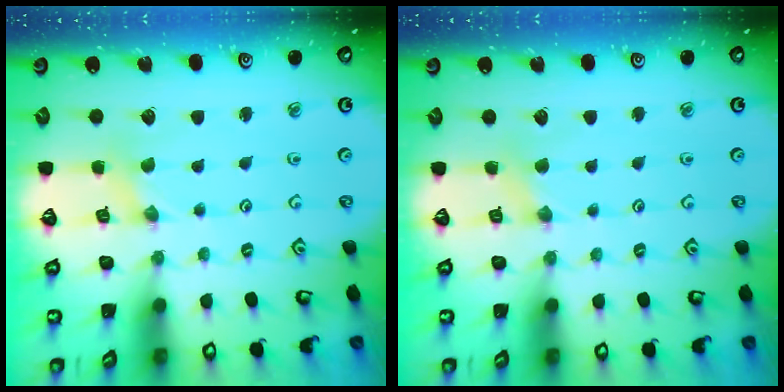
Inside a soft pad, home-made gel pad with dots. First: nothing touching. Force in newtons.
{"total": 2.0, "press": 2.0, "slide": 0.4}